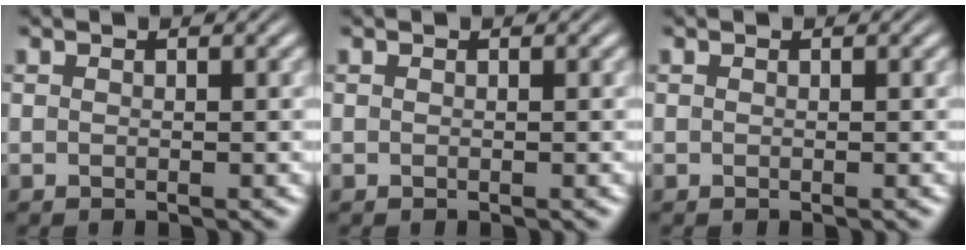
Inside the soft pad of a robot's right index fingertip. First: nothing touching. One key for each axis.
{"total": 0.0}
{"total": 0.0}